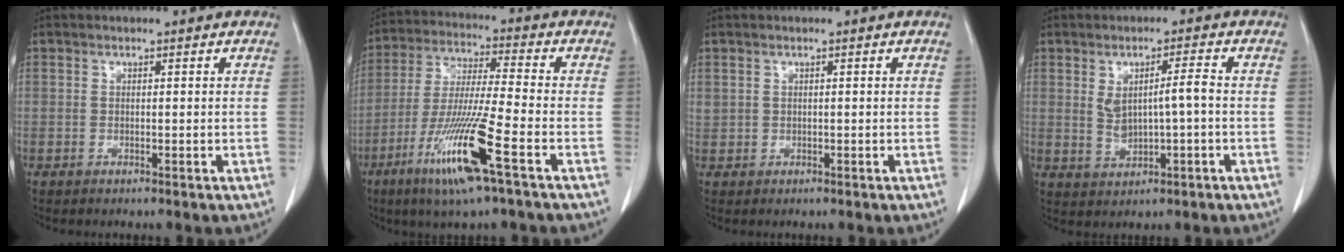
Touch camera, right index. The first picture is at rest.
{"total": 14.1, "force": [-6.7, -0.3, 12.5], "torque": [-0.257, -0.028, -0.125]}
{"total": 1.0, "force": [0.5, 0.8, 0.2], "torque": [-0.003, 0.011, 0.011]}
{"total": 4.9, "force": [0.2, 1.0, 4.8], "torque": [-0.088, 0.008, 0.013]}